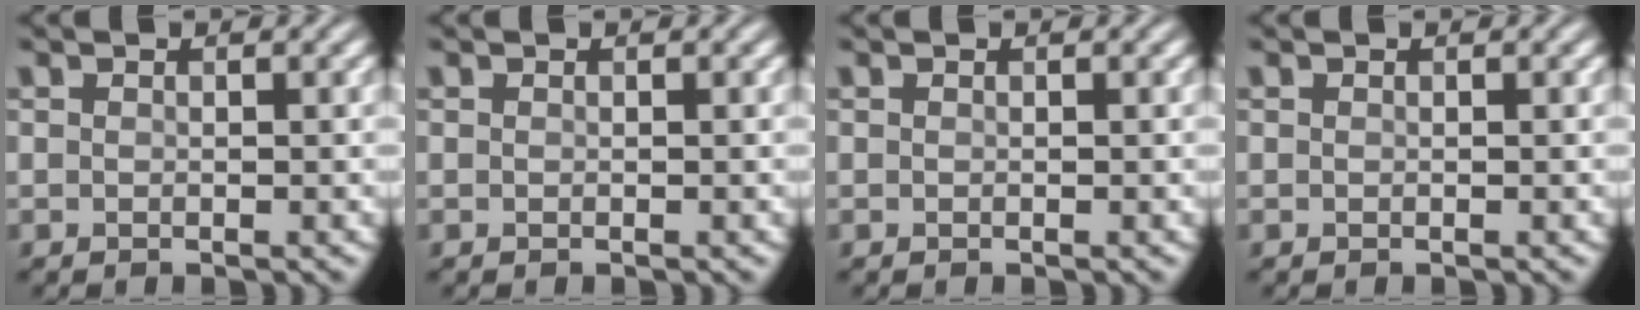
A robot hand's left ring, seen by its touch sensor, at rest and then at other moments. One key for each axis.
{"total": 0.0}
{"total": 0.0}
{"total": 0.0}